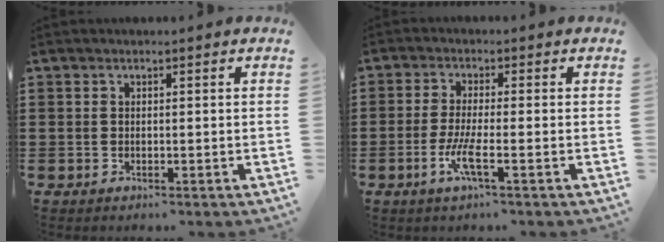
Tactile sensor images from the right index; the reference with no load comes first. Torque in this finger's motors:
{"motor_torque": [2.14, 0.00, 0.16, 0.05]}